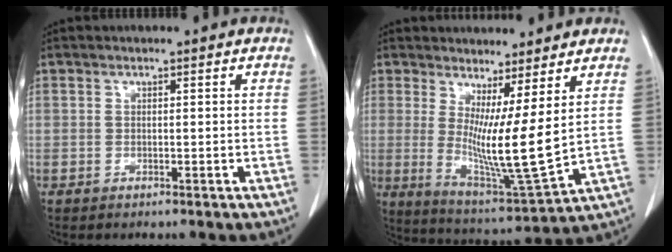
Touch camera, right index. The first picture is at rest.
{"total": 10.6, "force": [2.4, -0.3, 10.3], "torque": [-0.199, -0.048, 0.048]}